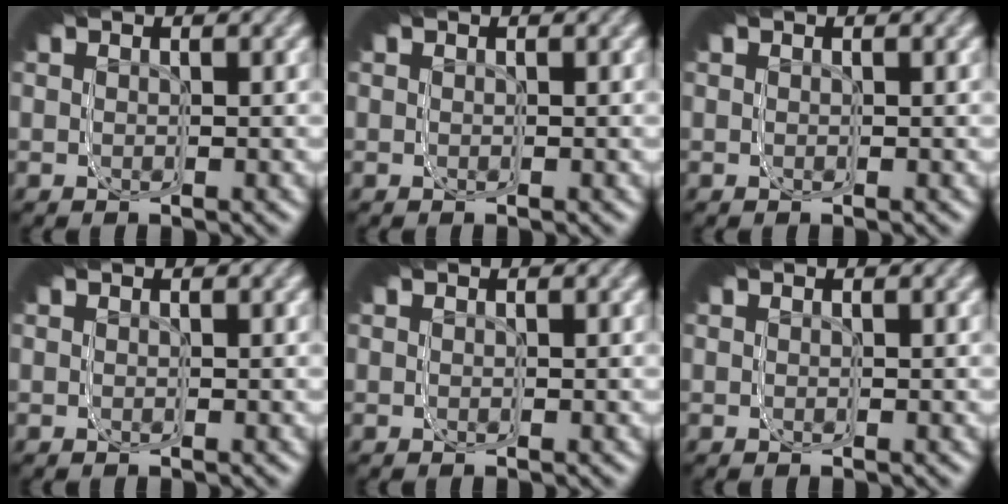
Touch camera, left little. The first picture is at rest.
{"total": 0.0}
{"total": 0.0}
{"total": 0.0}
{"total": 0.0}
{"total": 0.0}